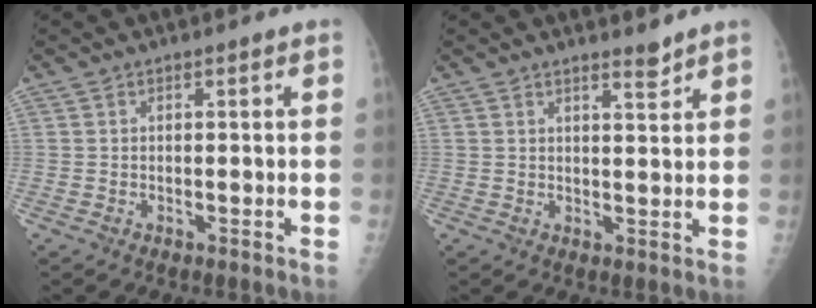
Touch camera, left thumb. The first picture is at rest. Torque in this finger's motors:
{"motor_torque": [0.01, -0.12, -0.19, -0.11, 0.03]}